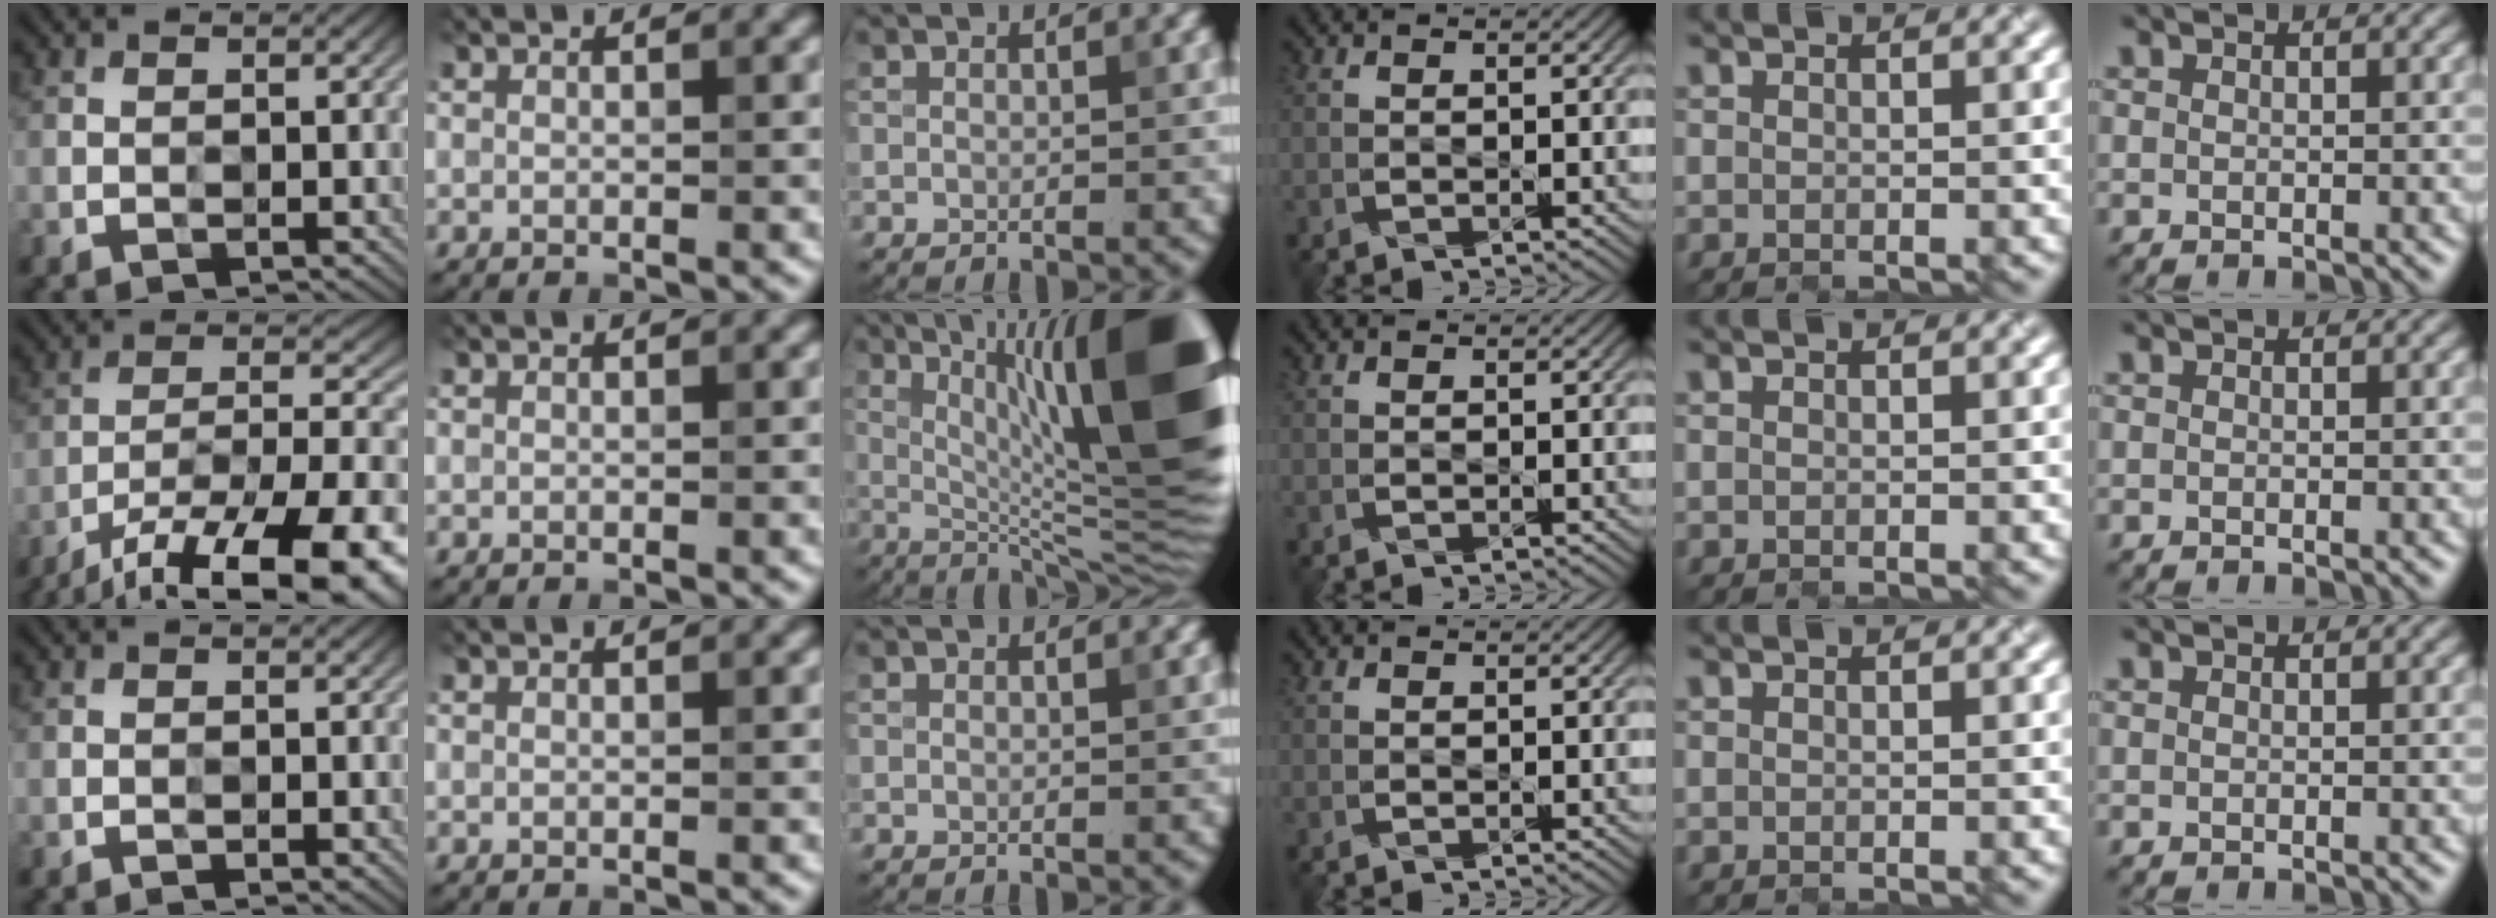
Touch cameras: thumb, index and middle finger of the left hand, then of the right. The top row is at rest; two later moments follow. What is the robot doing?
{"motion": "close", "object": "hinged tin"}